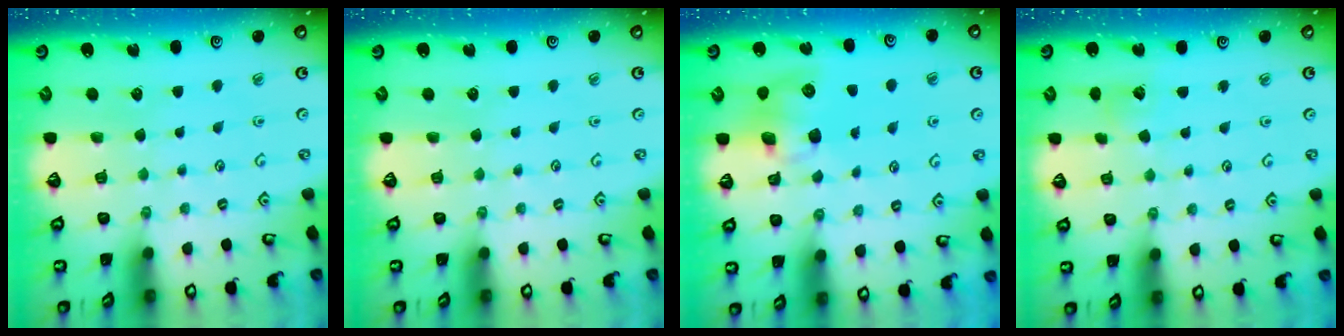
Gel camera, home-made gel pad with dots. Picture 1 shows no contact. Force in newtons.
{"total": 0.0}
{"total": 8.0, "press": 8.0, "slide": 1.0}
{"total": 5.8, "press": 5.8, "slide": 0.6}